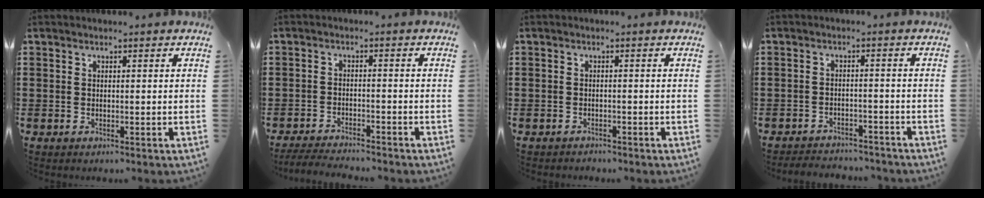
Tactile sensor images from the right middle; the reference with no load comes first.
{"total": 3.4, "force": [-3.4, 0.1, 0.7], "torque": [-0.019, -0.002, -0.071]}
{"total": 1.0, "force": [-0.9, 0.3, -0.1], "torque": [0.001, 0.003, -0.022]}
{"total": 3.0, "force": [-2.9, 0.4, 0.0], "torque": [-0.007, -0.001, -0.063]}